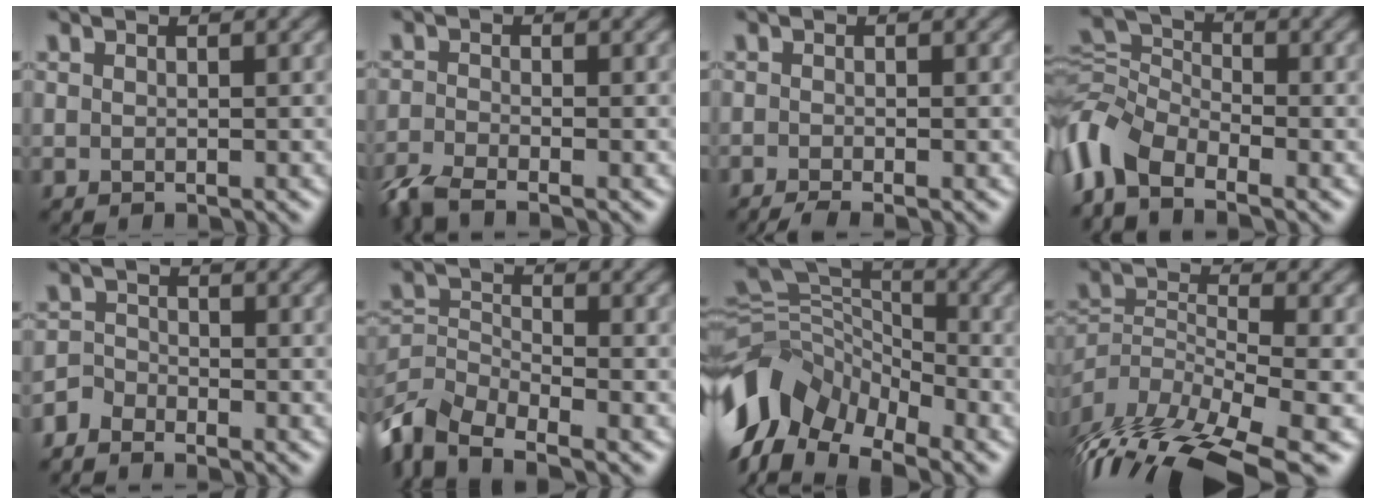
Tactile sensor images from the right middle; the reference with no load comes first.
{"total": 3.7, "force": [-3.0, 0.8, 2.0], "torque": [-0.044, -0.013, -0.071]}
{"total": 2.0, "force": [-1.6, 0.3, 1.2], "torque": [-0.019, -0.006, -0.034]}
{"total": 6.6, "force": [-3.8, 3.7, 3.9], "torque": [-0.085, 0.004, -0.095]}
{"total": 2.5, "force": [-2.3, 0.8, 0.4], "torque": [-0.011, -0.004, -0.055]}
{"total": 6.6, "force": [-4.9, 2.9, 3.3], "torque": [-0.064, -0.006, -0.105]}
{"total": 11.5, "force": [-5.8, 7.2, 6.9], "torque": [-0.146, 0.001, -0.121]}
{"total": 13.4, "force": [-9.4, 4.9, 8.3], "torque": [-0.154, 0.000, -0.138]}